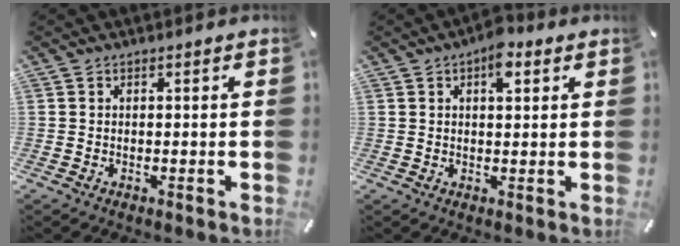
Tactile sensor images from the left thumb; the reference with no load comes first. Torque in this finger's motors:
{"motor_torque": [1.19, 1.10, 0.72, -0.47, 0.16]}